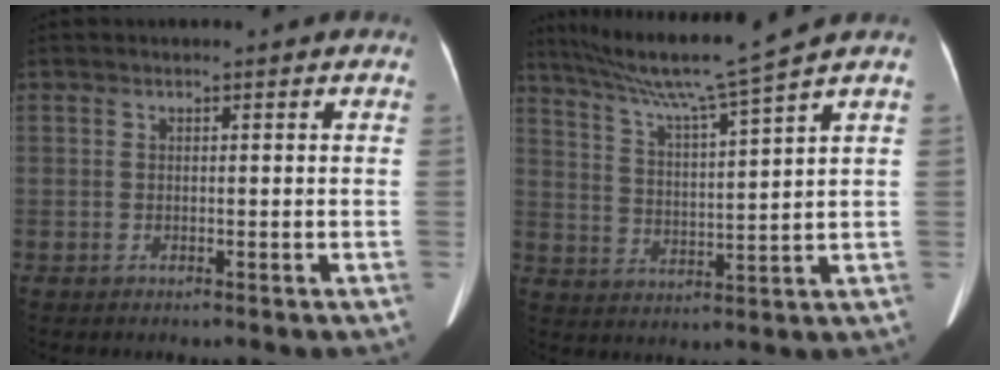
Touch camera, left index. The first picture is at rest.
{"total": 12.1, "force": [9.9, -2.8, 6.5], "torque": [-0.115, -0.005, 0.171]}